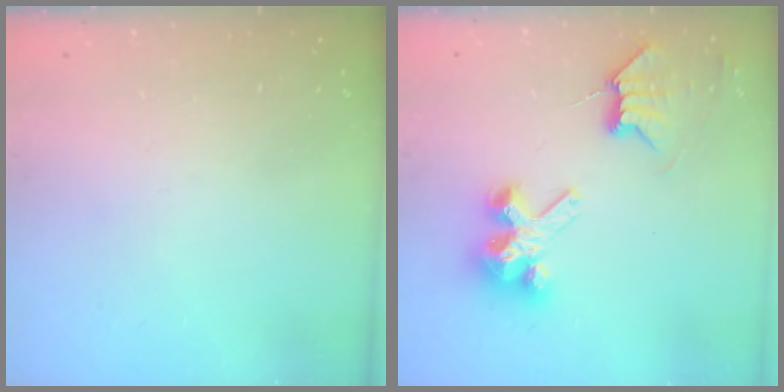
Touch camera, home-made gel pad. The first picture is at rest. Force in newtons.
{"total": 7.4, "press": 7.4, "slide": 0.2}